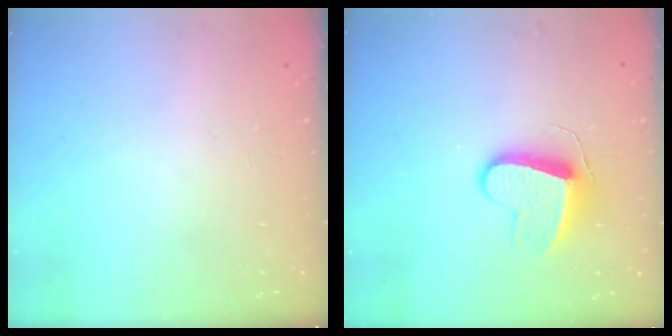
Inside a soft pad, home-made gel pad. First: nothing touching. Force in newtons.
{"total": 9.7, "press": 9.7, "slide": 0.6}